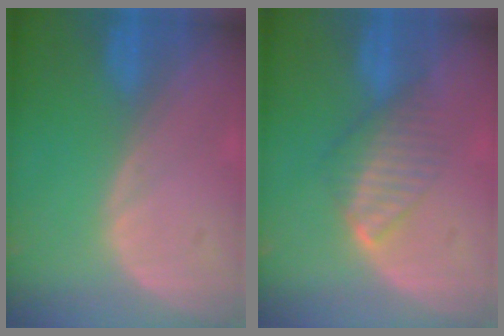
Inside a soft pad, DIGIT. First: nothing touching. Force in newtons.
{"total": 4.9, "press": 4.8, "slide": 0.8}